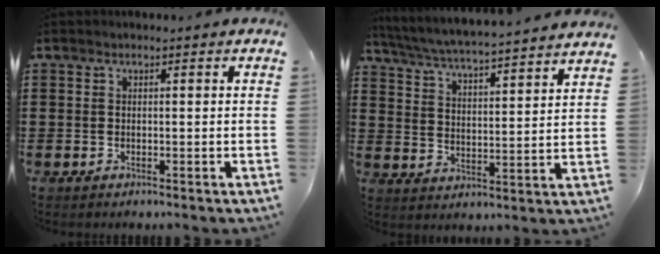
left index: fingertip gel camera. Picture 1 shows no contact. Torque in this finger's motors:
{"motor_torque": [2.14, 0.00, 0.32, 0.21]}